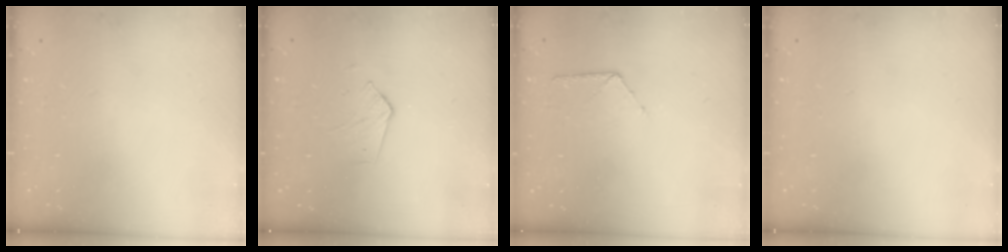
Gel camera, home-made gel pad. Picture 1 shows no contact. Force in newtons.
{"total": 2.9, "press": 2.9, "slide": 0.2}
{"total": 6.5, "press": 6.5, "slide": 0.6}
{"total": 0.0}